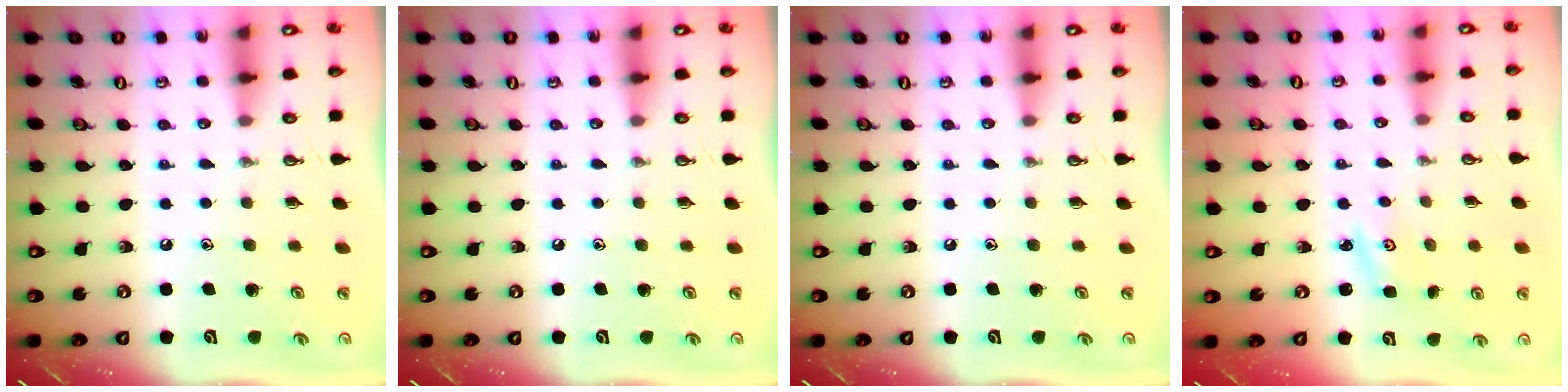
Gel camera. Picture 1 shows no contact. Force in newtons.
{"total": 0.0}
{"total": 0.0}
{"total": 2.5, "press": 2.5, "slide": 0.4}